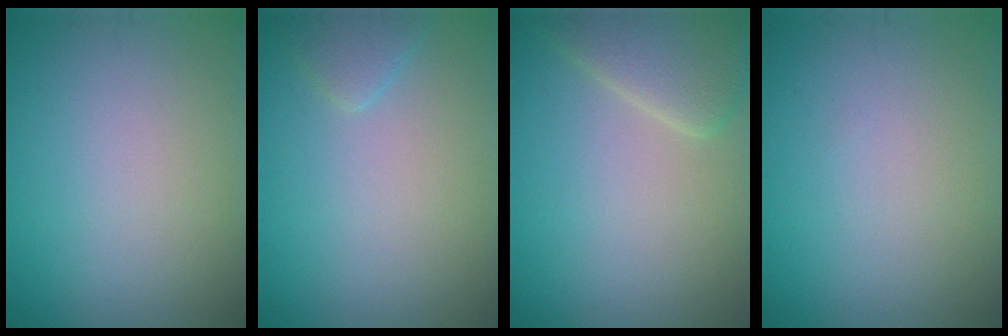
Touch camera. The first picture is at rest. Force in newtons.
{"total": 1.4, "press": 1.4, "slide": 0.2}
{"total": 3.7, "press": 3.7, "slide": 0.3}
{"total": 0.0}